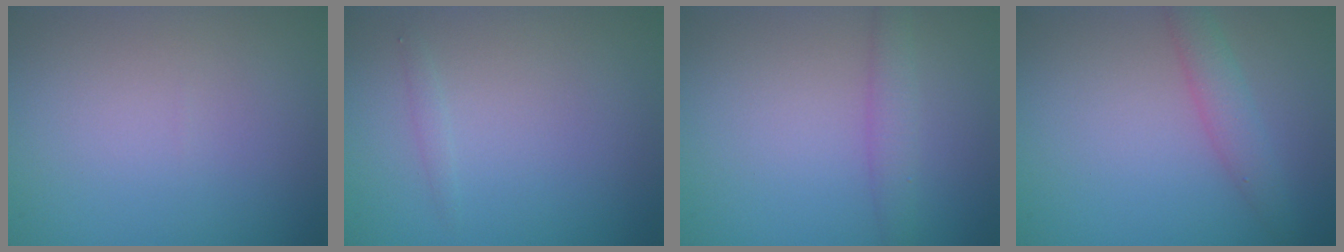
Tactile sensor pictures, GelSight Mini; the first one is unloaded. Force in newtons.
{"total": 0.6, "press": 0.6, "slide": 0.0}
{"total": 2.0, "press": 2.0, "slide": 0.1}
{"total": 2.4, "press": 2.4, "slide": 0.1}